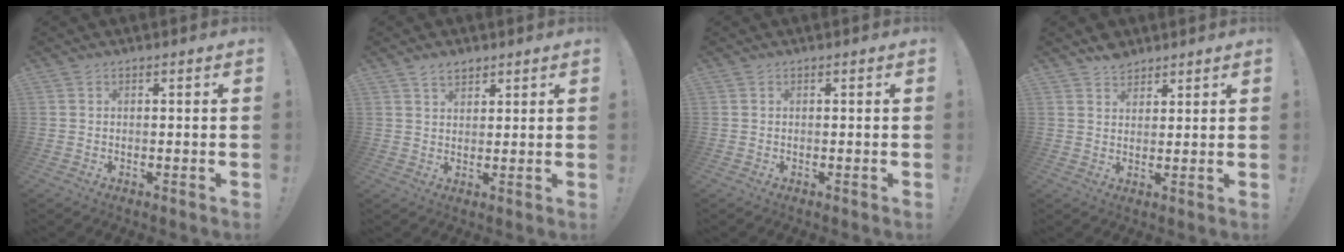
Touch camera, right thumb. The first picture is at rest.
{"total": 3.6, "force": [2.7, 2.0, 1.2], "torque": [-0.007, -0.016, 0.048]}
{"total": 0.0}
{"total": 4.1, "force": [3.5, 2.2, 0.6], "torque": [-0.005, -0.020, 0.064]}